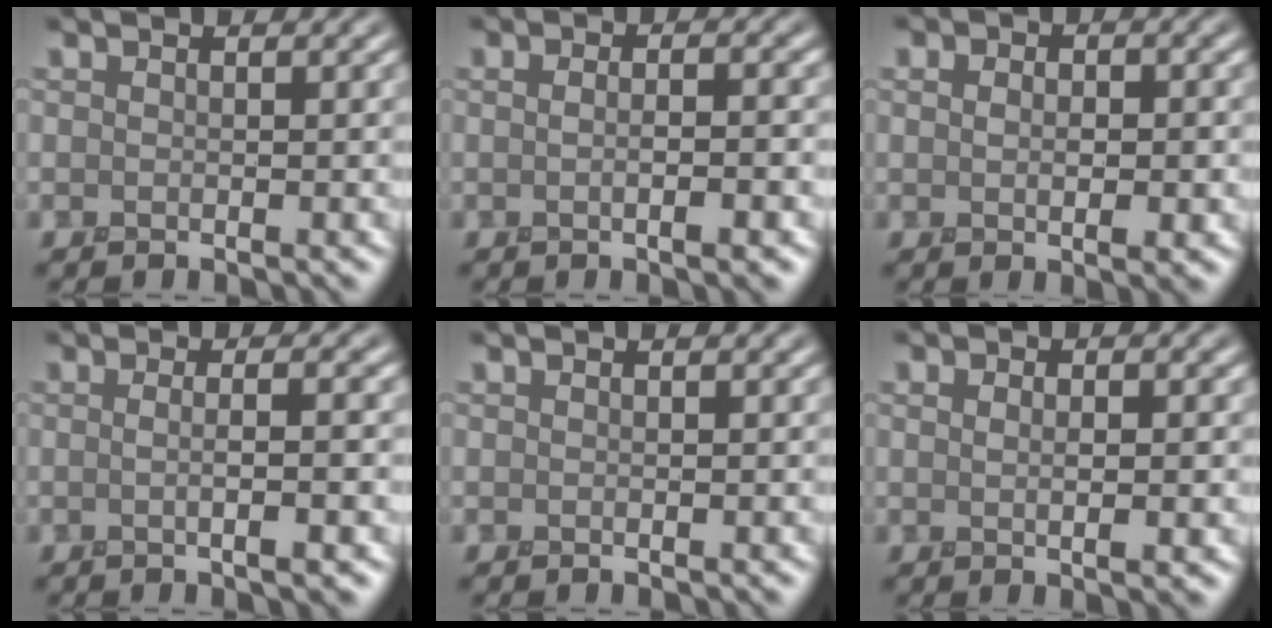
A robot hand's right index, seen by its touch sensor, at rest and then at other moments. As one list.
[{"total": 3.6, "force": [-0.2, 1.5, 3.3], "torque": [-0.025, 0.000, -0.008]}, {"total": 3.5, "force": [0.3, 2.2, 2.7], "torque": [-0.027, 0.005, -0.004]}, {"total": 3.5, "force": [-0.3, 0.9, 3.4], "torque": [-0.033, 0.001, -0.011]}, {"total": 0.0}, {"total": 2.4, "force": [0.2, 1.0, 2.1], "torque": [-0.033, -0.004, 0.007]}]